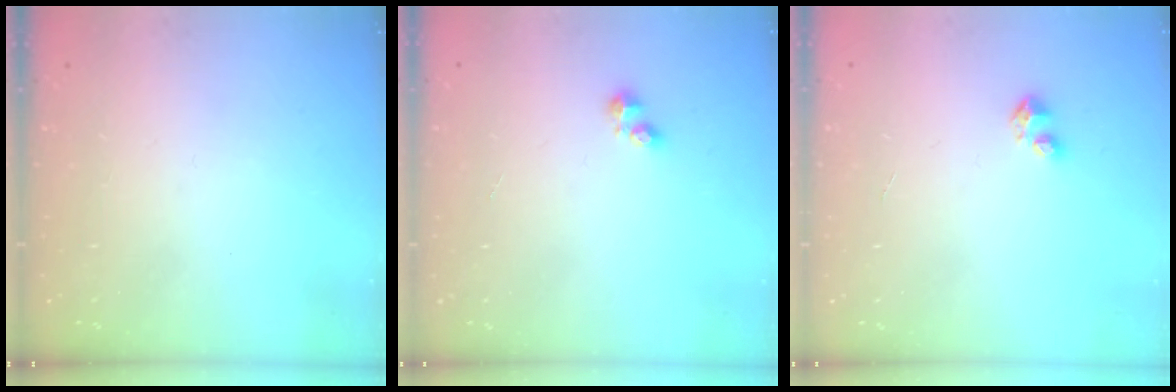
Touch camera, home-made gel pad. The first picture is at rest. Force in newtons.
{"total": 2.5, "press": 2.5, "slide": 0.4}
{"total": 3.0, "press": 2.9, "slide": 0.2}